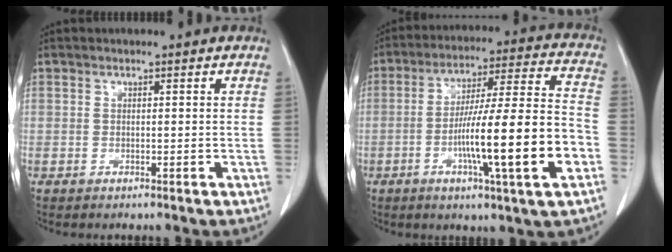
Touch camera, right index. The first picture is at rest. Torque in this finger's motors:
{"motor_torque": [2.14, 0.00, 1.05, 0.21]}